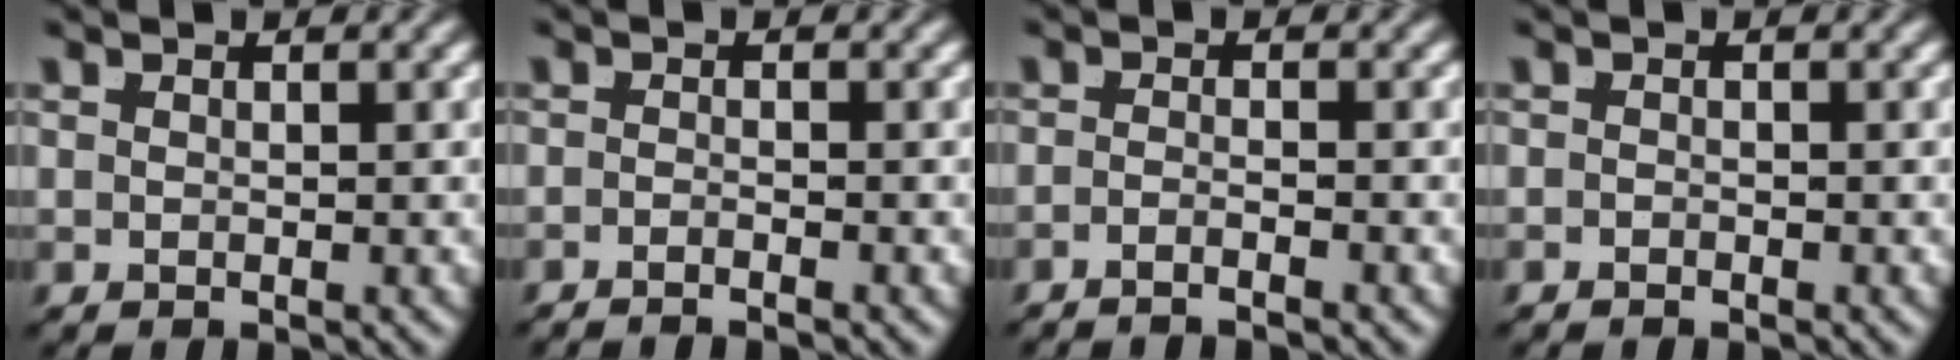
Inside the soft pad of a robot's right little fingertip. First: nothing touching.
{"total": 1.8, "force": [-1.8, -0.4, 0.1], "torque": [0.004, -0.006, -0.030]}
{"total": 2.2, "force": [-2.1, -0.5, 0.6], "torque": [-0.009, -0.006, -0.035]}
{"total": 1.1, "force": [-0.9, -0.4, -0.4], "torque": [0.011, -0.009, -0.012]}